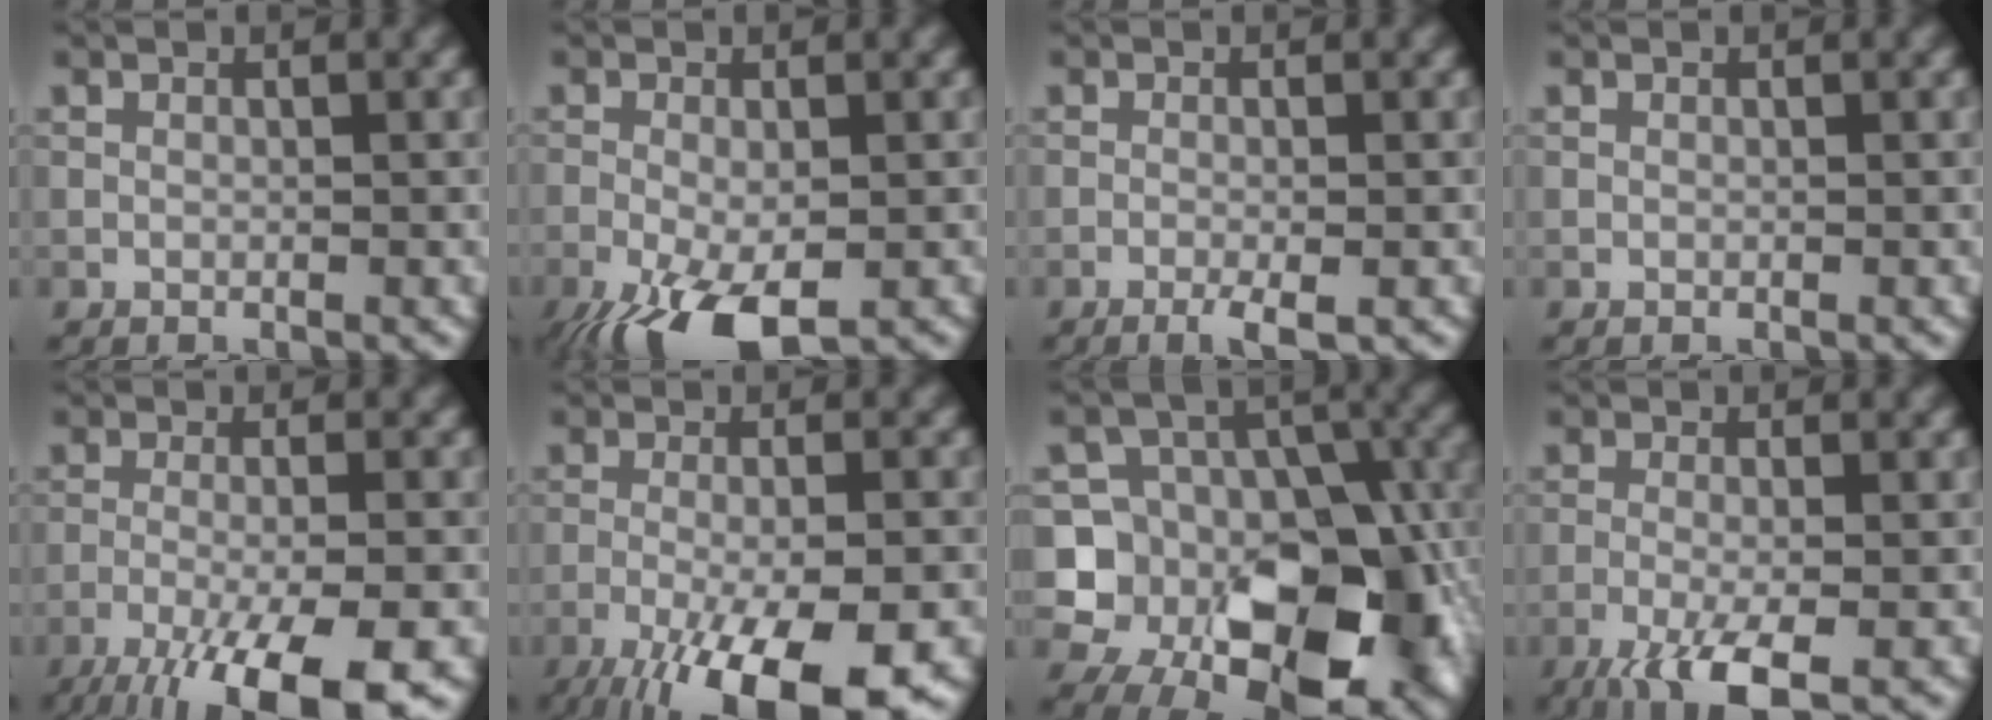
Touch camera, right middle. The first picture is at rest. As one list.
[{"total": 7.8, "force": [-4.1, 3.0, 5.9], "torque": [-0.121, -0.020, -0.068]}, {"total": 2.1, "force": [-1.1, 0.3, 1.7], "torque": [-0.030, -0.002, -0.021]}, {"total": 0.0}, {"total": 11.5, "force": [-7.2, 2.9, 8.4], "torque": [-0.138, -0.033, -0.109]}, {"total": 13.1, "force": [-7.5, 3.9, 10.0], "torque": [-0.154, -0.031, -0.115]}, {"total": 15.0, "force": [-4.2, 11.1, 9.2], "torque": [-0.135, -0.009, -0.068]}, {"total": 6.1, "force": [-3.4, 1.5, 4.9], "torque": [-0.090, -0.005, -0.068]}]